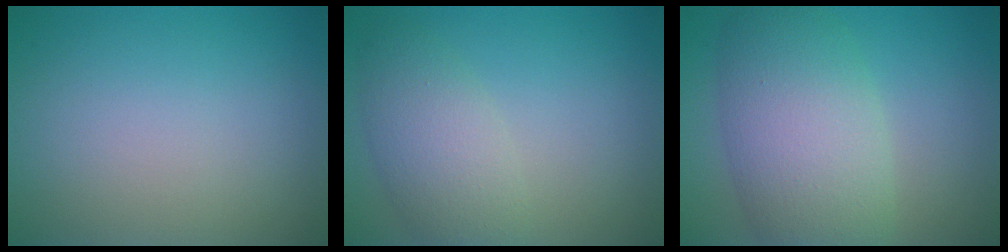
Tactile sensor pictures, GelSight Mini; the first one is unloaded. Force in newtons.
{"total": 4.1, "press": 4.1, "slide": 0.1}
{"total": 8.4, "press": 8.4, "slide": 0.5}